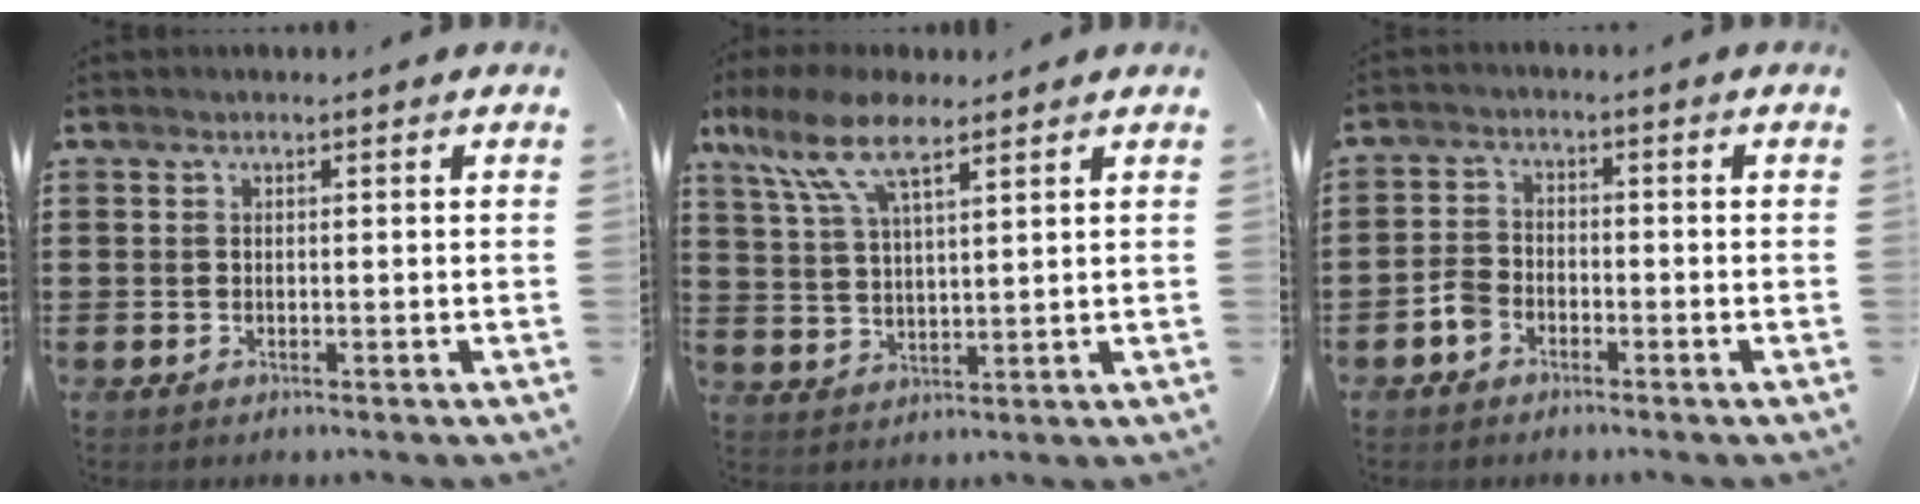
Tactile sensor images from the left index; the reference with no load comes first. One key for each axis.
{"total": 9.3, "fx": 6.3, "fy": 3.1, "fz": 6.2, "tx": -0.138, "ty": -0.004, "tz": 0.115}
{"total": 3.1, "fx": -2.1, "fy": 1.8, "fz": 1.2, "tx": -0.038, "ty": 0.003, "tz": -0.045}